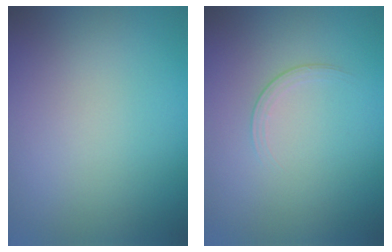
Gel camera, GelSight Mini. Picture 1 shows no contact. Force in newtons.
{"total": 1.3, "press": 0.5, "slide": 1.2}